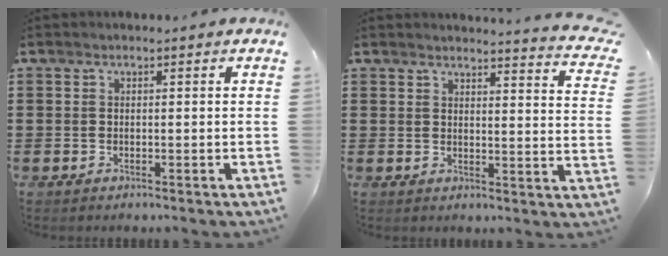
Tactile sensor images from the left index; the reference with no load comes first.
{"total": 3.3, "force": [3.2, -0.3, 0.9], "torque": [-0.025, -0.024, 0.054]}